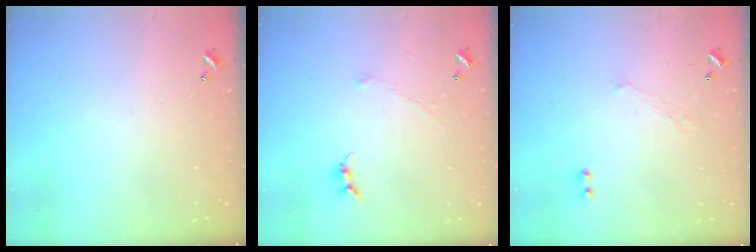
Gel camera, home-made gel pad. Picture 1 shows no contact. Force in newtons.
{"total": 0.0}
{"total": 1.0, "press": 0.9, "slide": 0.5}